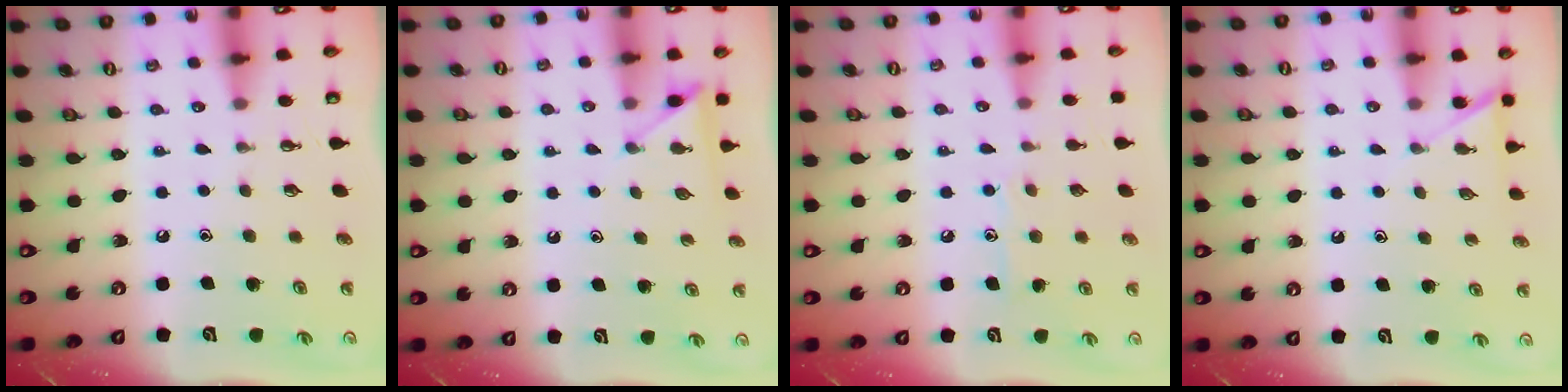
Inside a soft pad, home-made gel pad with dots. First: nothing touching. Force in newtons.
{"total": 5.2, "press": 5.1, "slide": 0.5}
{"total": 6.9, "press": 6.9, "slide": 0.3}
{"total": 4.1, "press": 4.1, "slide": 0.4}